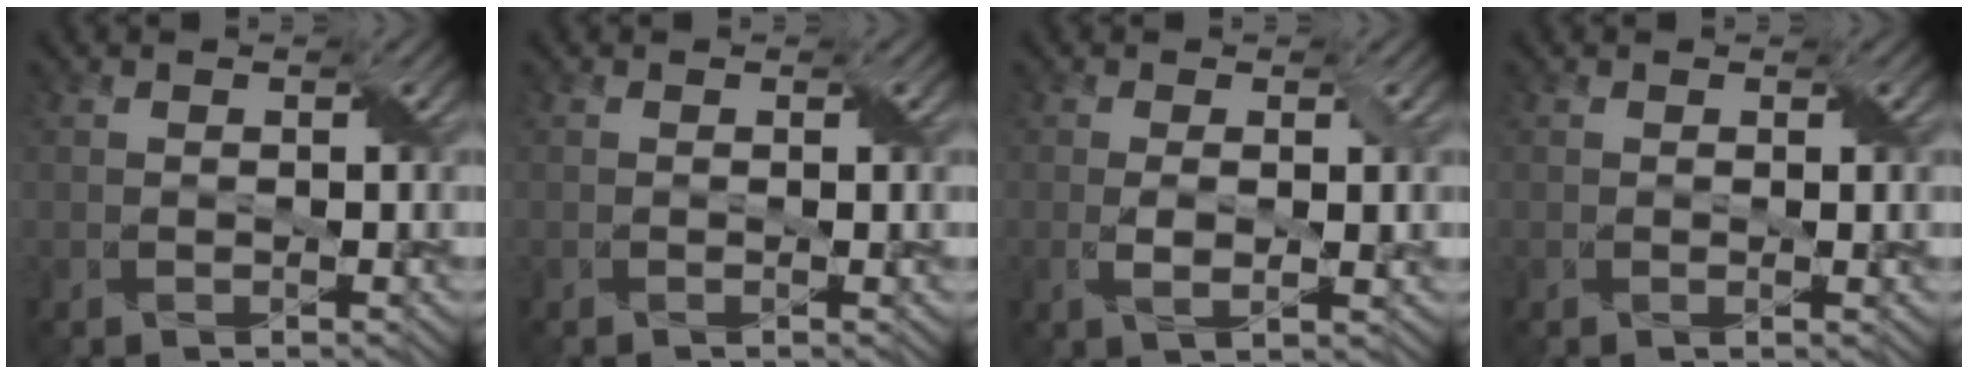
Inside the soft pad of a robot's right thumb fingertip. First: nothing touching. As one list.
[{"total": 0.7, "force": [0.0, 0.0, 0.7], "torque": [-0.012, -0.001, -0.002]}, {"total": 2.9, "force": [0.2, 0.8, 2.8], "torque": [-0.055, -0.003, 0.006]}, {"total": 1.0, "force": [0.2, 0.0, 0.9], "torque": [-0.017, 0.001, 0.000]}]